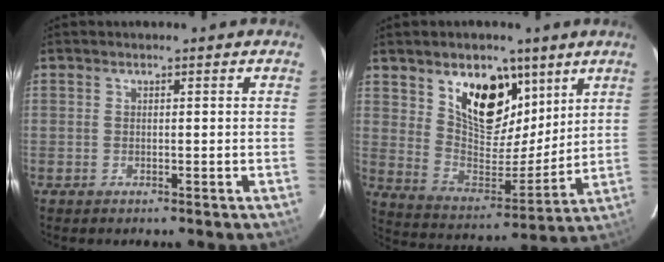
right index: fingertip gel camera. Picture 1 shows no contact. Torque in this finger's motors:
{"motor_torque": [0.41, 0.31, 0.55, 0.14]}